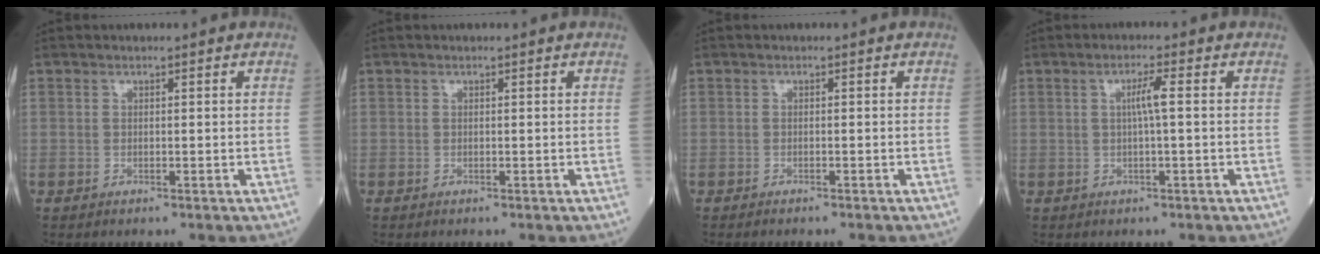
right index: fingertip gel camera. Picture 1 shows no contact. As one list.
[{"total": 0.0}, {"total": 2.2, "force": [-2.0, 0.0, 0.9], "torque": [-0.015, -0.002, -0.025]}, {"total": 2.7, "force": [0.3, -0.3, 2.7], "torque": [-0.050, 0.002, 0.003]}]